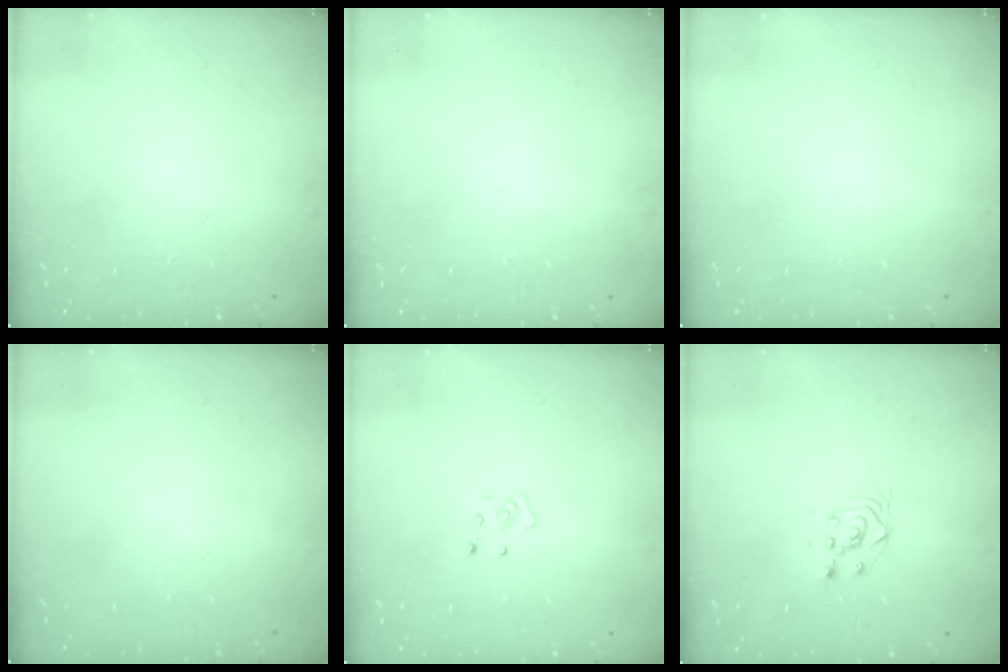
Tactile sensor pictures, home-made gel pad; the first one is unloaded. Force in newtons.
{"total": 0.0}
{"total": 0.0}
{"total": 0.0}
{"total": 3.1, "press": 3.1, "slide": 0.2}
{"total": 3.3, "press": 3.3, "slide": 0.3}